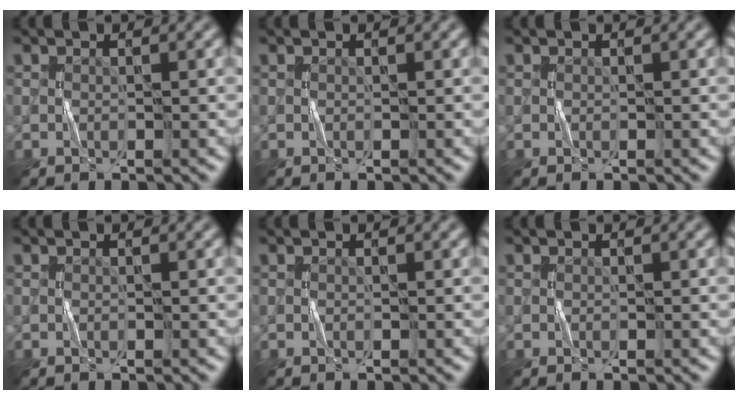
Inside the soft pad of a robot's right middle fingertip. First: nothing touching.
{"total": 0.0}
{"total": 0.0}
{"total": 0.0}
{"total": 0.0}
{"total": 0.0}